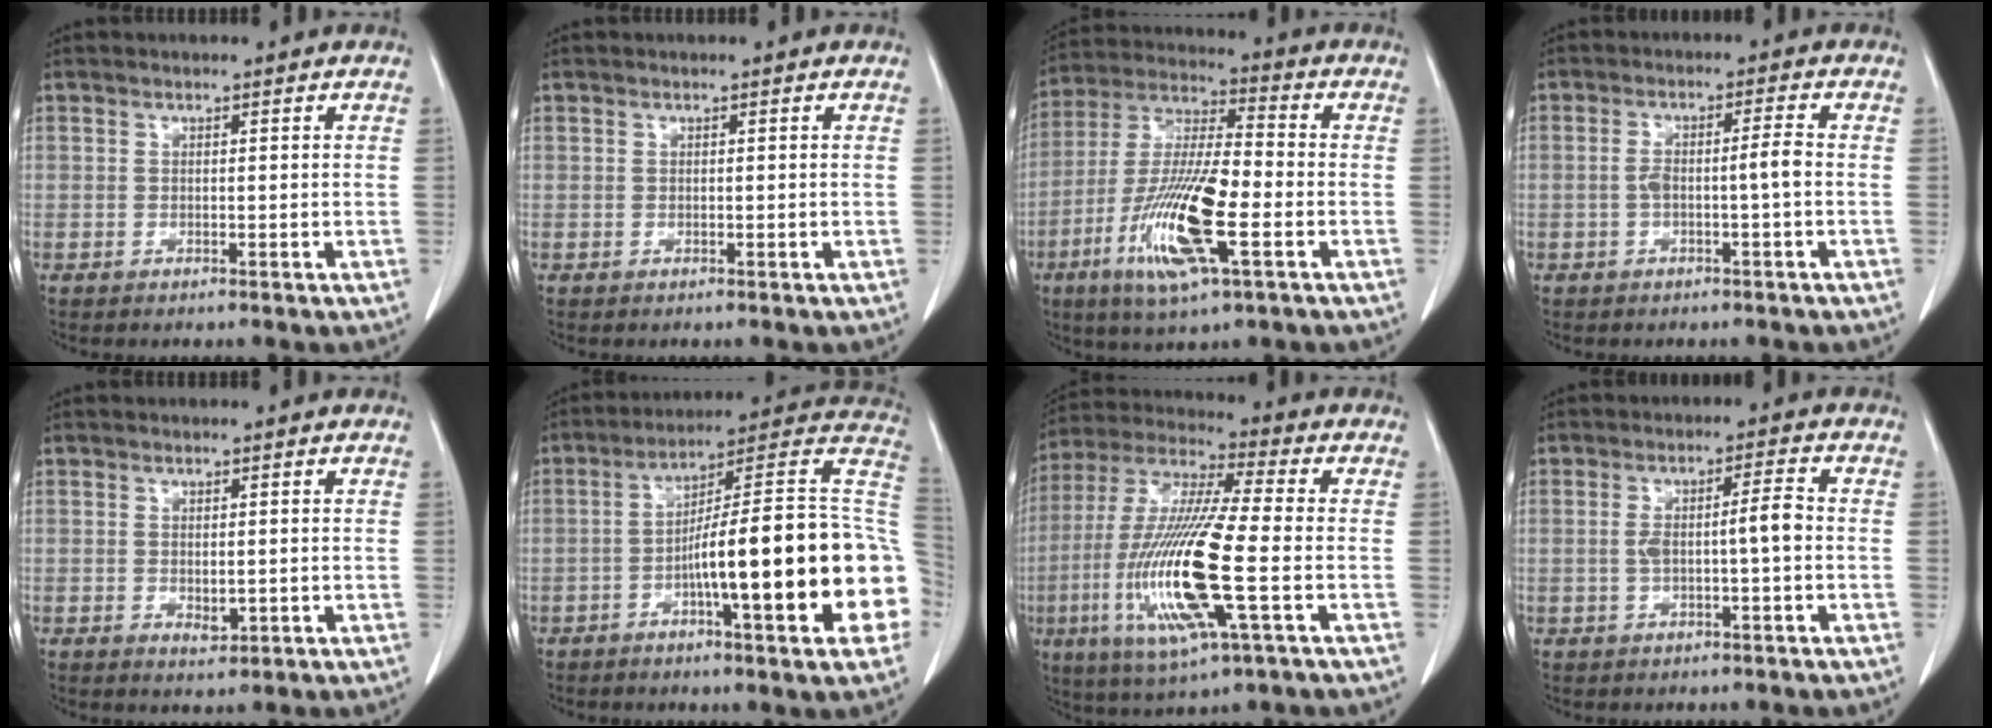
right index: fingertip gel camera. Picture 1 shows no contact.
{"total": 0.0}
{"total": 16.1, "force": [-5.3, 2.6, 15.0], "torque": [-0.304, -0.014, -0.097]}
{"total": 3.8, "force": [-0.7, 0.2, 3.7], "torque": [-0.067, 0.017, -0.006]}
{"total": 1.7, "force": [-0.1, 1.0, 1.4], "torque": [-0.019, -0.002, 0.006]}
{"total": 24.1, "force": [-5.0, 2.2, 23.5], "torque": [-0.242, 0.026, -0.072]}
{"total": 18.4, "force": [-4.1, 1.5, 17.9], "torque": [-0.378, -0.016, -0.076]}
{"total": 4.5, "force": [-0.5, 0.5, 4.5], "torque": [-0.081, 0.017, -0.001]}